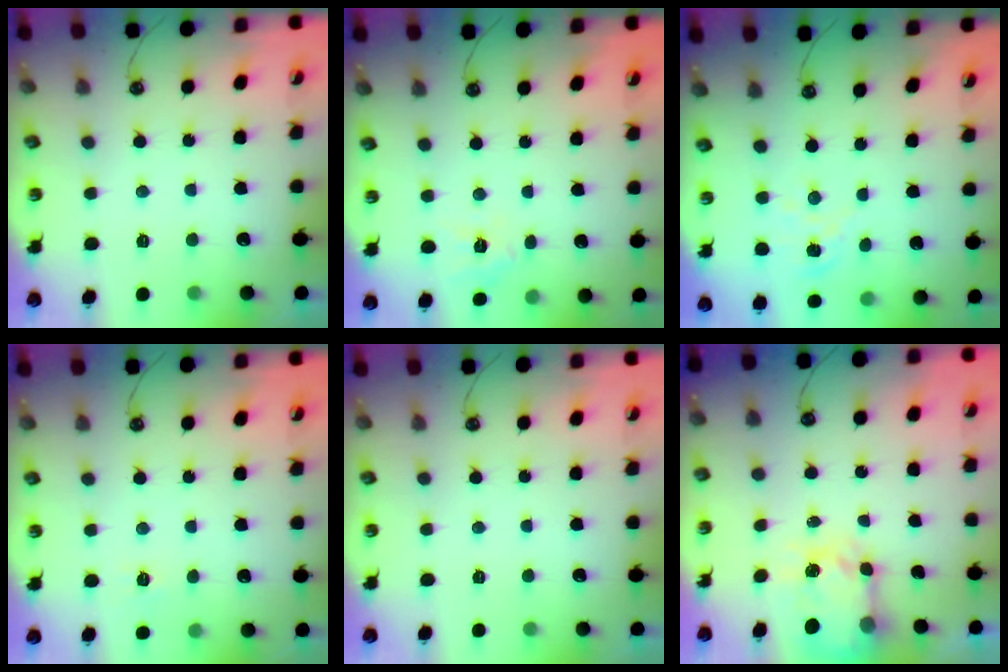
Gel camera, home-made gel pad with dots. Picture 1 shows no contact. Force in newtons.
{"total": 6.8, "press": 6.7, "slide": 0.4}
{"total": 2.9, "press": 2.9, "slide": 0.3}
{"total": 4.9, "press": 4.8, "slide": 0.6}
{"total": 0.0}
{"total": 5.3, "press": 5.3, "slide": 0.6}